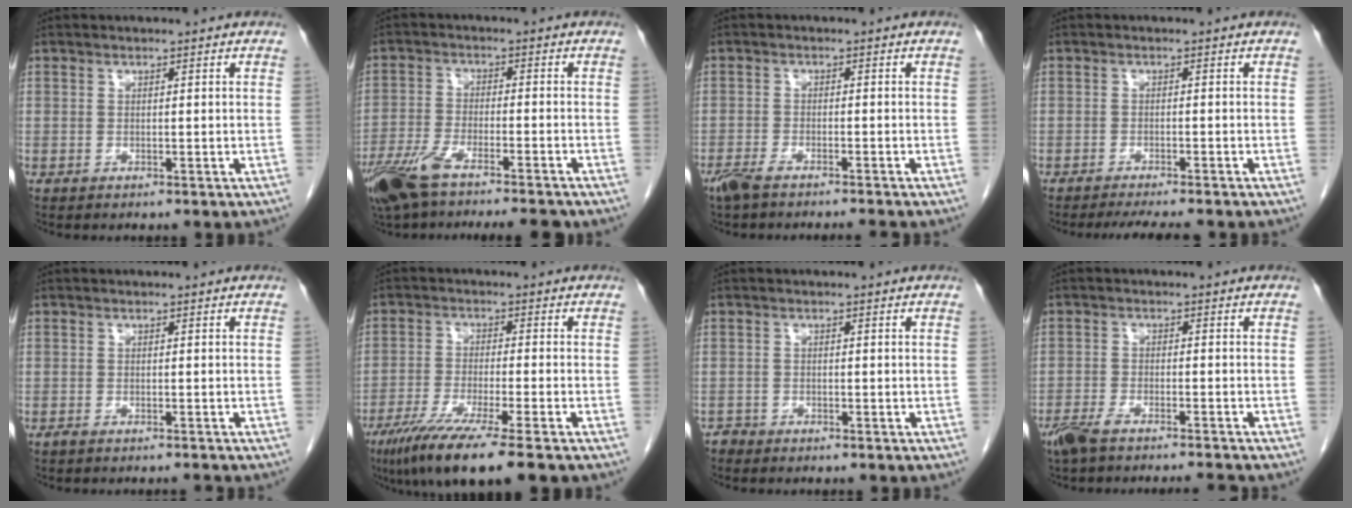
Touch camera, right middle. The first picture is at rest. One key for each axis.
{"total": 14.0, "fx": -11.2, "fy": 2.2, "fz": 8.2, "tx": -0.161, "ty": -0.024, "tz": -0.187}
{"total": 5.4, "fx": -4.7, "fy": 0.2, "fz": 2.6, "tx": -0.041, "ty": -0.012, "tz": -0.081}
{"total": 7.2, "fx": -6.3, "fy": 0.7, "fz": 3.5, "tx": -0.042, "ty": -0.012, "tz": -0.090}
{"total": 1.2, "fx": -1.2, "fy": -0.1, "fz": 0.4, "tx": -0.012, "ty": -0.003, "tz": -0.019}
{"total": 10.9, "fx": -7.5, "fy": -0.5, "fz": 7.9, "tx": -0.135, "ty": -0.031, "tz": -0.122}
{"total": 1.0, "fx": -0.9, "fy": 0.2, "fz": -0.3, "tx": 0.009, "ty": -0.001, "tz": -0.018}
{"total": 6.8, "fx": -6.0, "fy": 0.2, "fz": 3.1, "tx": -0.053, "ty": -0.010, "tz": -0.102}